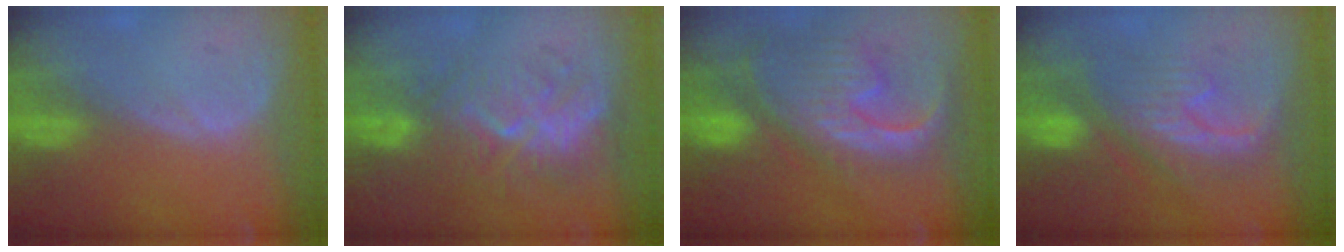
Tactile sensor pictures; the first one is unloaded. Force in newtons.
{"total": 8.8, "press": 8.5, "slide": 2.4}
{"total": 12.7, "press": 10.9, "slide": 6.5}
{"total": 8.3, "press": 8.2, "slide": 1.3}